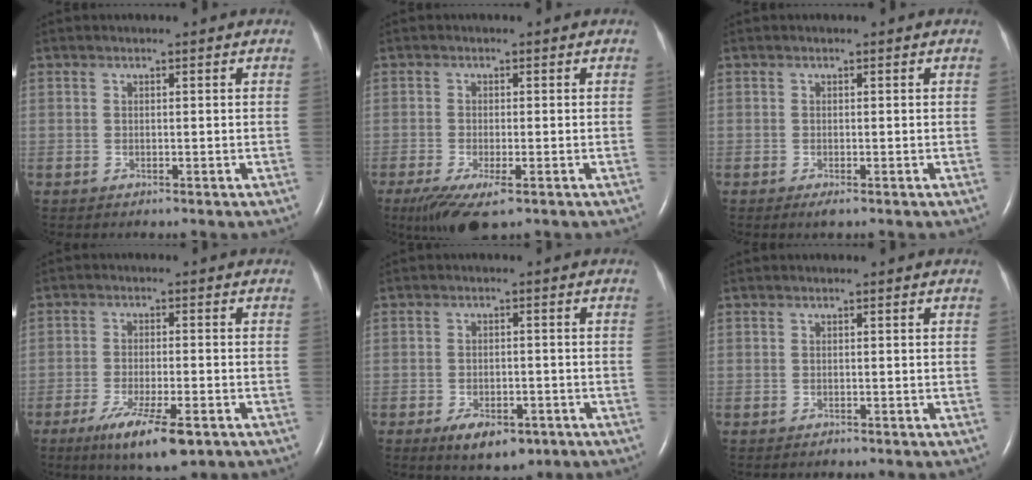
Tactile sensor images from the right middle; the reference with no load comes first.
{"total": 6.3, "force": [-3.6, 1.5, 5.0], "torque": [-0.091, -0.019, -0.060]}
{"total": 0.9, "force": [-0.6, 0.0, 0.7], "torque": [-0.014, -0.004, -0.010]}
{"total": 9.4, "force": [-5.5, 1.7, 7.4], "torque": [-0.131, -0.022, -0.085]}
{"total": 6.8, "force": [-4.2, 3.3, 4.3], "torque": [-0.068, -0.003, -0.057]}
{"total": 0.0}